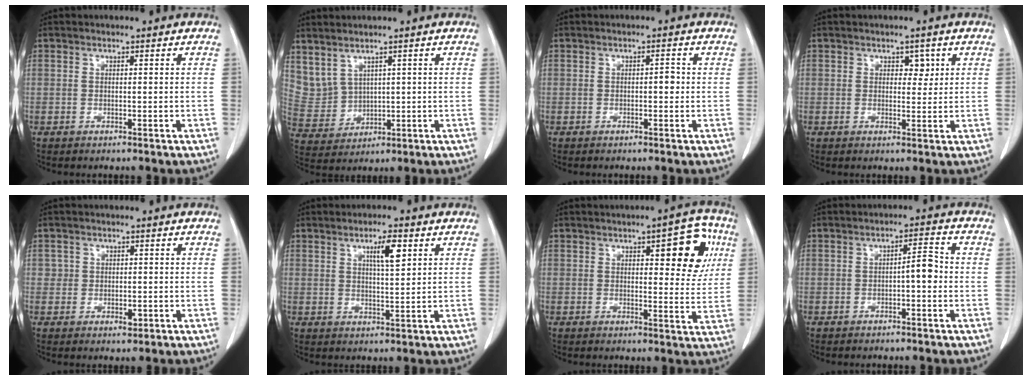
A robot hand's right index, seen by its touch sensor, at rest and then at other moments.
{"total": 6.0, "force": [3.9, 4.0, 2.3], "torque": [-0.056, 0.010, 0.101]}
{"total": 1.4, "force": [-0.1, 0.6, 1.2], "torque": [-0.015, 0.003, -0.002]}
{"total": 2.2, "force": [1.0, 1.4, 1.4], "torque": [-0.010, 0.000, 0.012]}
{"total": 2.2, "force": [-0.1, 2.0, 0.9], "torque": [-0.006, 0.001, 0.000]}
{"total": 4.9, "force": [2.3, 0.8, 4.3], "torque": [-0.072, 0.000, 0.039]}
{"total": 9.4, "force": [3.5, 3.1, 8.2], "torque": [-0.088, 0.012, 0.040]}
{"total": 3.3, "force": [-0.6, 0.8, 3.2], "torque": [-0.044, 0.012, -0.009]}